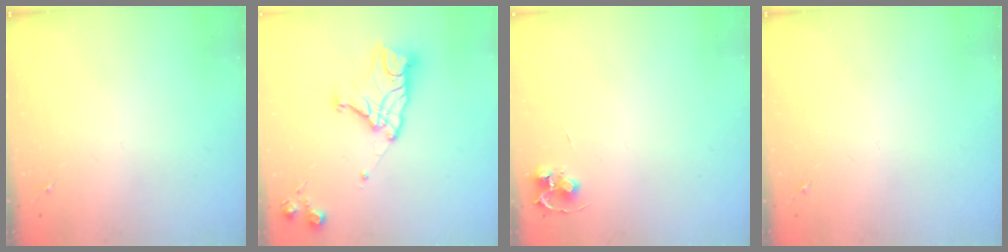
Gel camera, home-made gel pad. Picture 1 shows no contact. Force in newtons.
{"total": 15.7, "press": 15.6, "slide": 1.3}
{"total": 4.7, "press": 4.7, "slide": 0.4}
{"total": 0.0}